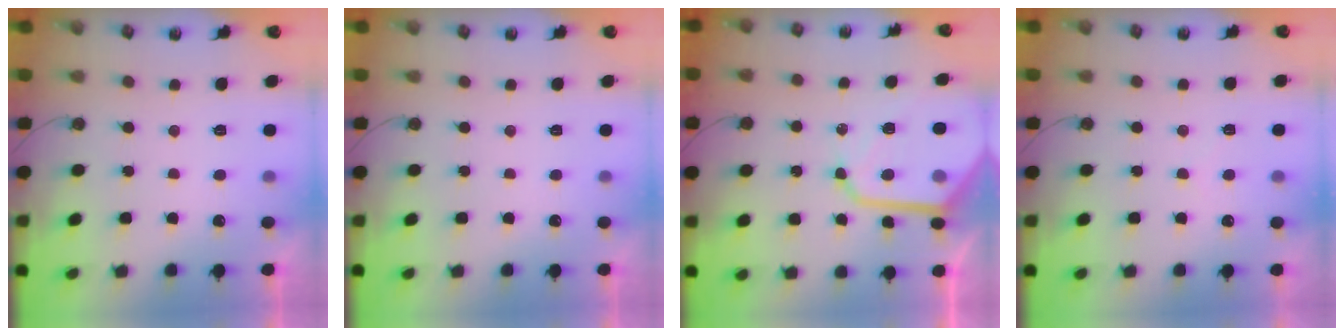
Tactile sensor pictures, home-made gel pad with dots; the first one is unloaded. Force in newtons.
{"total": 0.0}
{"total": 14.5, "press": 14.4, "slide": 1.5}
{"total": 3.0, "press": 3.0, "slide": 0.5}